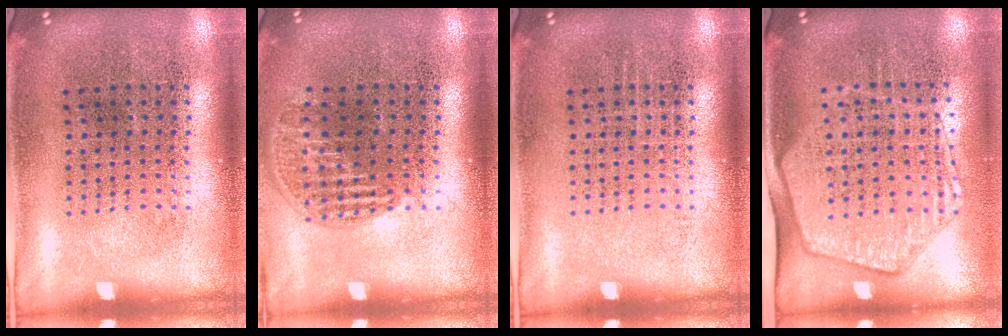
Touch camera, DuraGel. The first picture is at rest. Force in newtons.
{"total": 1.2, "press": 1.0, "slide": 0.6}
{"total": 0.0}
{"total": 1.9, "press": 1.7, "slide": 0.9}